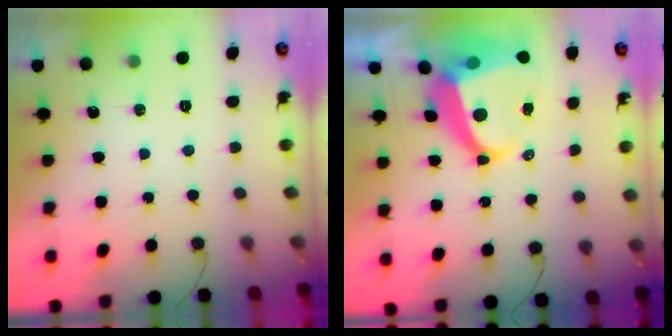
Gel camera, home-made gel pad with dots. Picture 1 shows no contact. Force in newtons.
{"total": 10.4, "press": 10.3, "slide": 1.5}